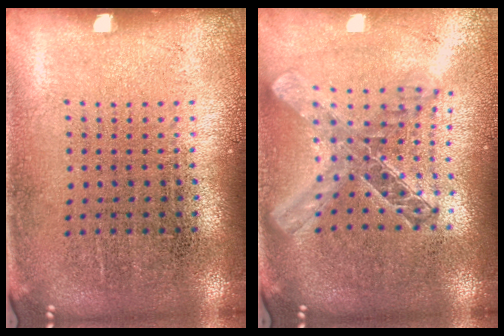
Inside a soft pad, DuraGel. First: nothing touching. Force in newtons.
{"total": 1.9, "press": 1.6, "slide": 1.0}